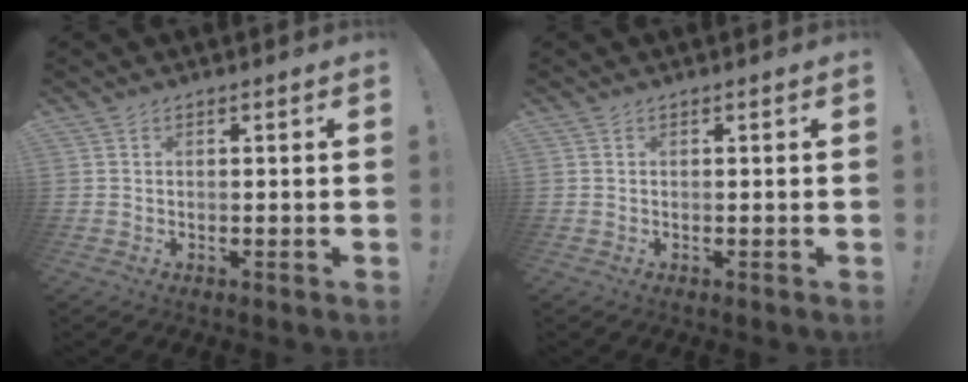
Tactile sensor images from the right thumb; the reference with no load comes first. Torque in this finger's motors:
{"motor_torque": [0.00, 0.00, 0.05, -0.02, 0.00]}